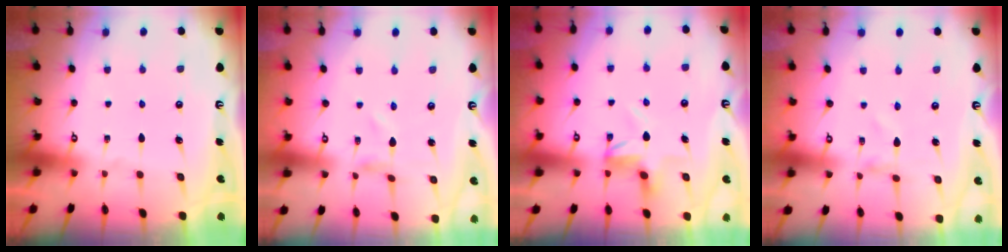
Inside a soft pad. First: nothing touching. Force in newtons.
{"total": 0.8, "press": 0.8, "slide": 0.1}
{"total": 4.9, "press": 4.9, "slide": 0.6}
{"total": 1.1, "press": 1.1, "slide": 0.1}